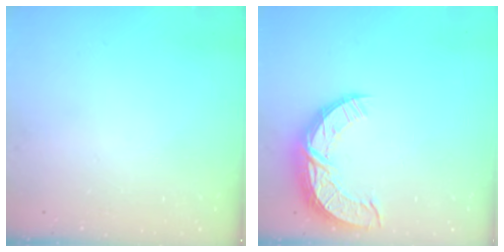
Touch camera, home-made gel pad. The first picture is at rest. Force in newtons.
{"total": 12.8, "press": 12.7, "slide": 0.9}